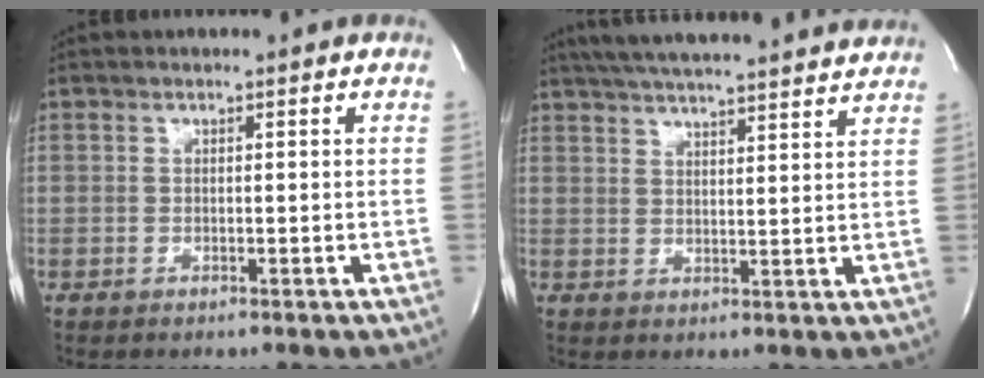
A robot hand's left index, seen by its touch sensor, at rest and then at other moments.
{"total": 19.2, "force": [17.1, 1.8, 8.6], "torque": [-0.145, 0.033, 0.231]}